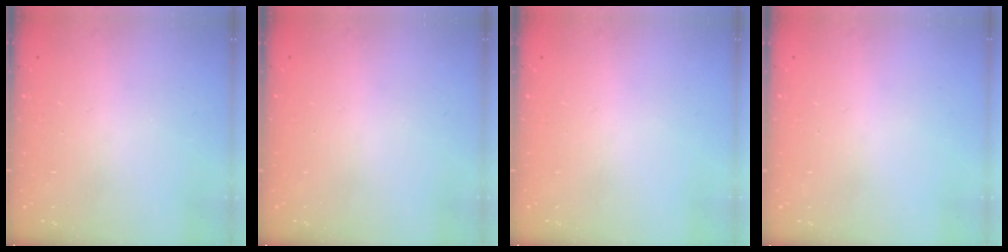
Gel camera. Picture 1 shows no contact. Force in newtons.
{"total": 0.0}
{"total": 0.0}
{"total": 0.0}